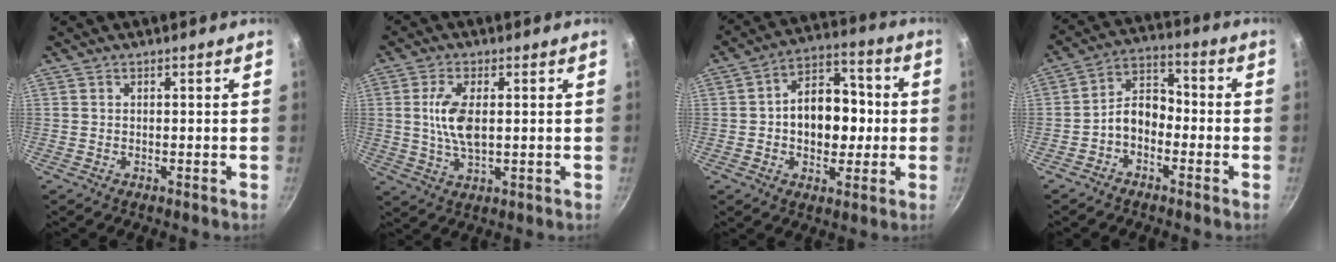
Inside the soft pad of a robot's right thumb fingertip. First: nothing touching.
{"total": 7.7, "force": [0.9, 3.5, 6.8], "torque": [-0.144, -0.006, 0.020]}
{"total": 13.7, "force": [-0.3, 9.2, 10.1], "torque": [-0.111, 0.030, -0.008]}
{"total": 7.8, "force": [-2.3, 5.4, 5.1], "torque": [-0.071, 0.040, -0.056]}